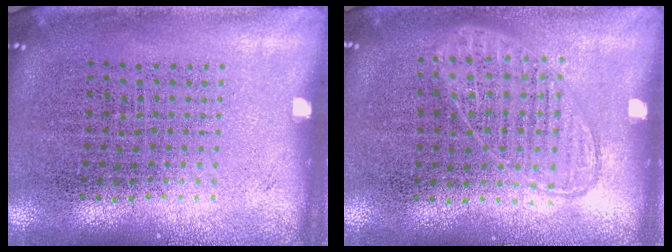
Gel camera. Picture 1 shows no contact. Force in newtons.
{"total": 0.9, "press": 0.9, "slide": 0.3}